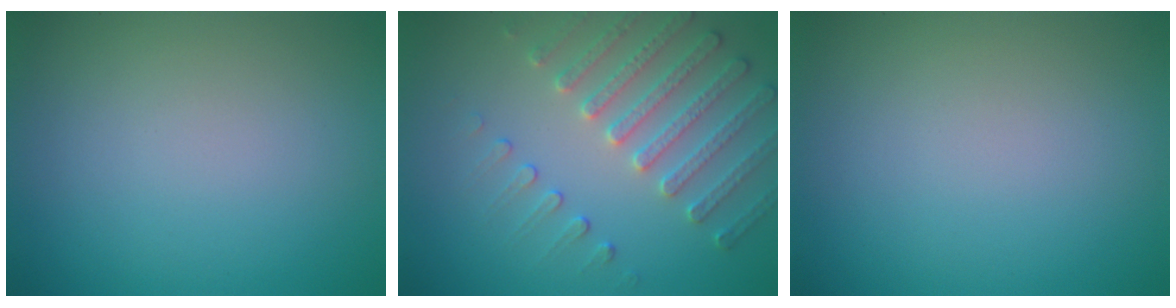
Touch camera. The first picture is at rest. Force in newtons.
{"total": 3.7, "press": 3.7, "slide": 0.3}
{"total": 0.0}